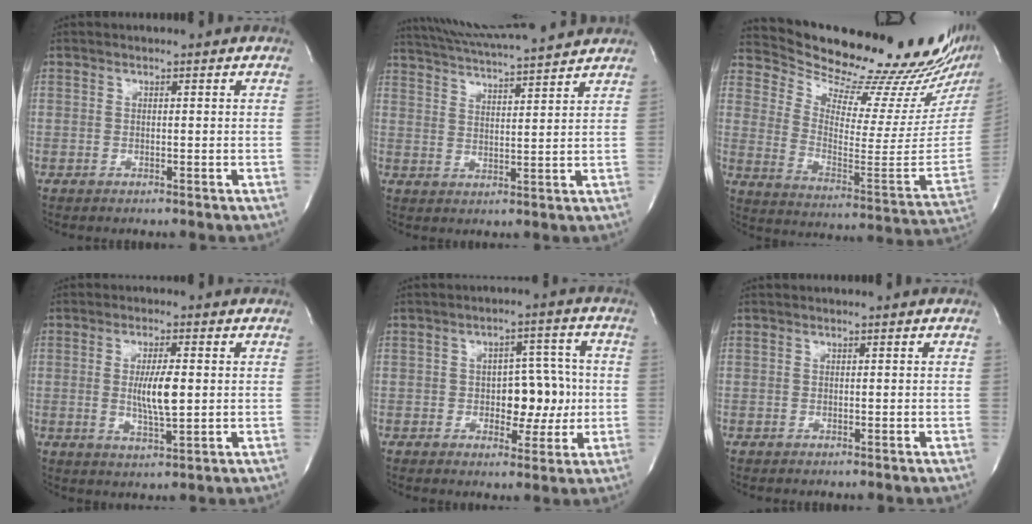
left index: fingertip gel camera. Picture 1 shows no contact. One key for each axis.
{"total": 14.6, "fx": 13.6, "fy": -0.1, "fz": 5.4, "tx": -0.106, "ty": 0.017, "tz": 0.201}
{"total": 25.9, "fx": 23.1, "fy": 1.8, "fz": 11.5, "tx": -0.177, "ty": -0.108, "tz": 0.312}
{"total": 5.7, "fx": -0.1, "fy": 0.9, "fz": 5.6, "tx": -0.103, "ty": -0.010, "tz": -0.002}
{"total": 7.0, "fx": -1.1, "fy": 4.0, "fz": 5.6, "tx": -0.070, "ty": 0.015, "tz": -0.013}
{"total": 0.0}